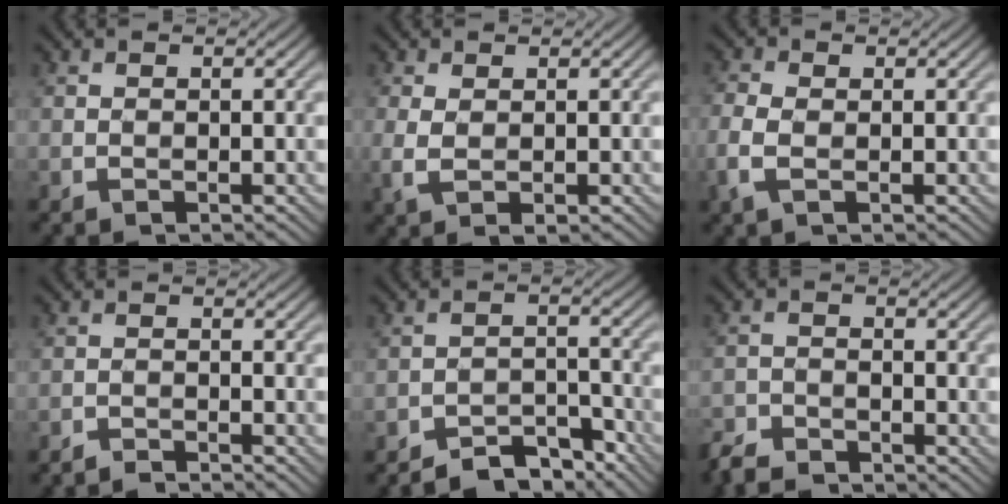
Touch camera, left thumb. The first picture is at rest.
{"total": 3.0, "force": [0.0, 1.5, 2.6], "torque": [-0.071, -0.006, 0.001]}
{"total": 3.4, "force": [-0.7, 2.1, 2.6], "torque": [-0.079, -0.002, -0.021]}
{"total": 2.0, "force": [-1.9, 0.1, 0.5], "torque": [-0.005, 0.000, -0.038]}
{"total": 6.3, "force": [-5.5, 2.1, 2.2], "torque": [-0.025, 0.007, -0.093]}
{"total": 4.1, "force": [-3.8, 1.1, 1.1], "torque": [-0.020, -0.008, -0.082]}